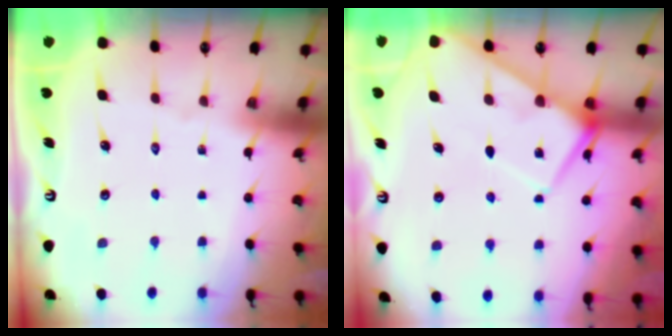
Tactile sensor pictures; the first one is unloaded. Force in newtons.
{"total": 7.5, "press": 7.4, "slide": 0.8}